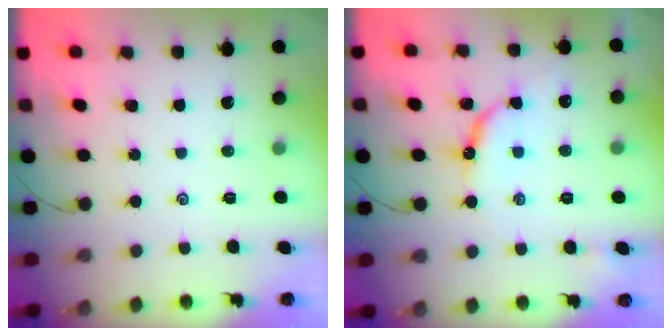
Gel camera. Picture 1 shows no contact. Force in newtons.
{"total": 9.4, "press": 9.4, "slide": 0.9}